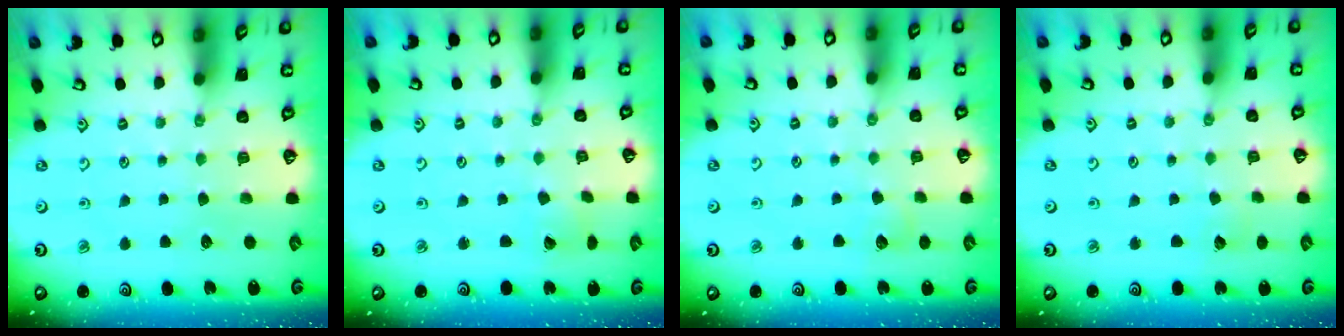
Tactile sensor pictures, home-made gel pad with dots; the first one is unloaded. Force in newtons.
{"total": 1.8, "press": 1.7, "slide": 0.1}
{"total": 5.0, "press": 4.9, "slide": 0.7}
{"total": 2.8, "press": 2.8, "slide": 0.2}